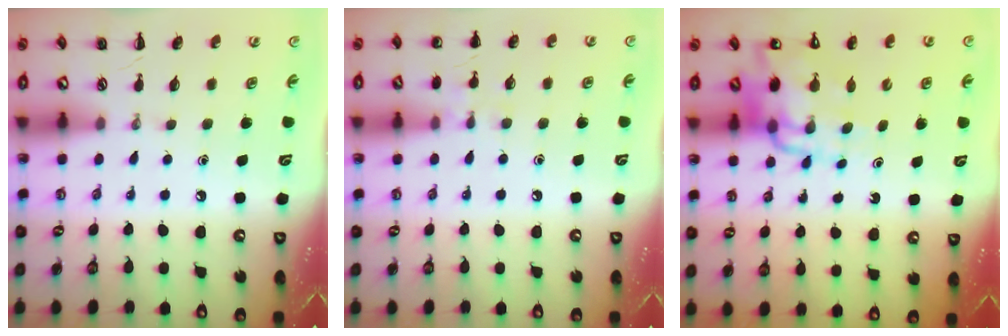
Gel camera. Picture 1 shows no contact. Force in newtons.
{"total": 6.3, "press": 6.0, "slide": 2.1}
{"total": 14.5, "press": 13.9, "slide": 4.1}